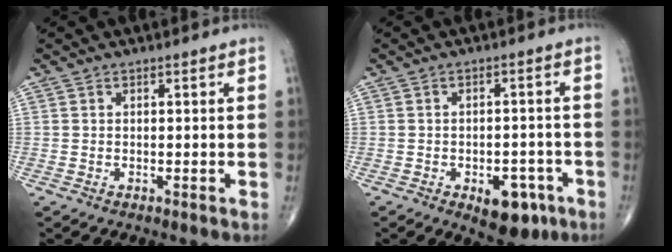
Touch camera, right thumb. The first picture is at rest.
{"total": 8.4, "force": [-4.1, 4.6, 5.8], "torque": [-0.050, 0.020, -0.046]}